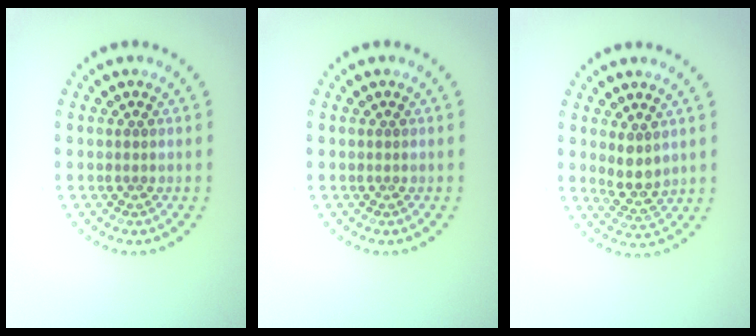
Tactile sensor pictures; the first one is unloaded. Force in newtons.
{"total": 0.0}
{"total": 2.4, "press": 2.0, "slide": 1.3}